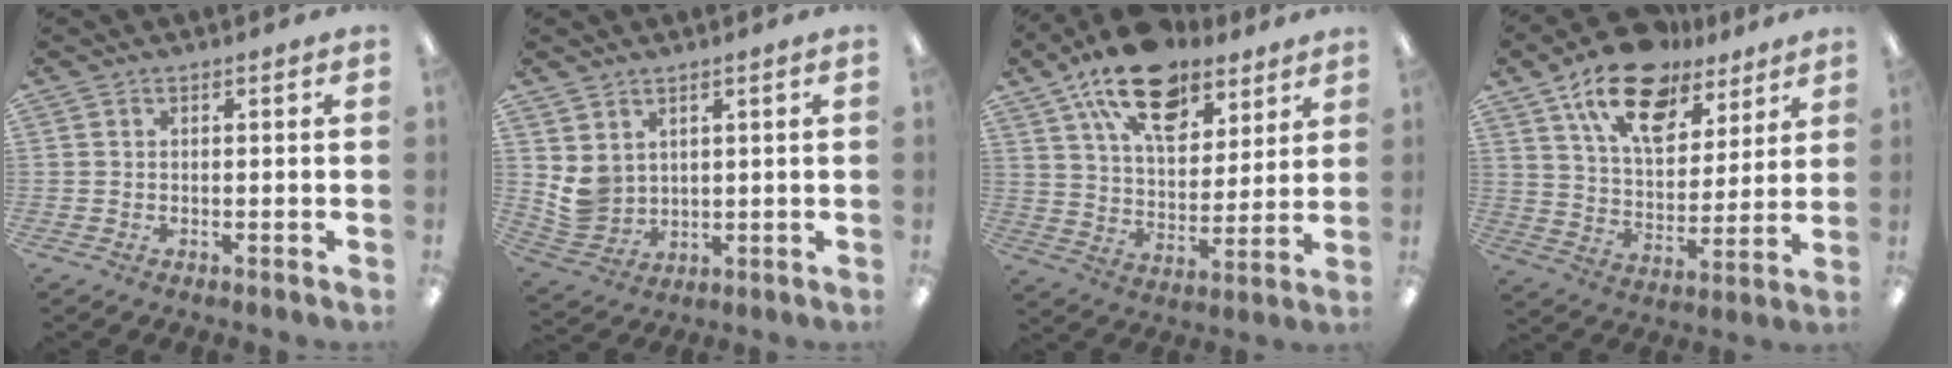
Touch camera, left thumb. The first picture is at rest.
{"total": 5.3, "force": [2.5, 4.4, 1.5], "torque": [-0.036, -0.010, 0.054]}
{"total": 19.2, "force": [12.9, 9.9, 10.2], "torque": [-0.173, -0.062, 0.228]}
{"total": 18.5, "force": [12.1, 9.8, 10.0], "torque": [-0.168, -0.056, 0.214]}